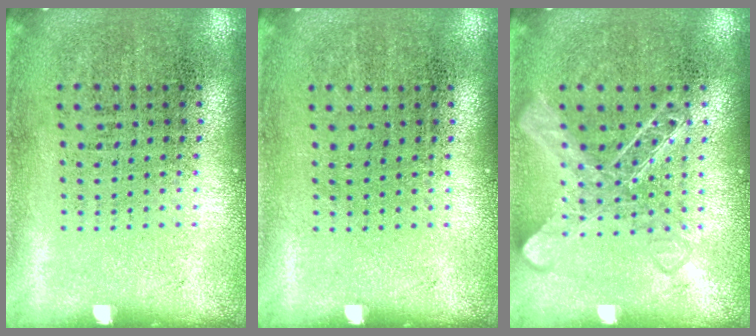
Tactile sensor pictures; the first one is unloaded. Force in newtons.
{"total": 0.0}
{"total": 2.3, "press": 2.3, "slide": 0.4}